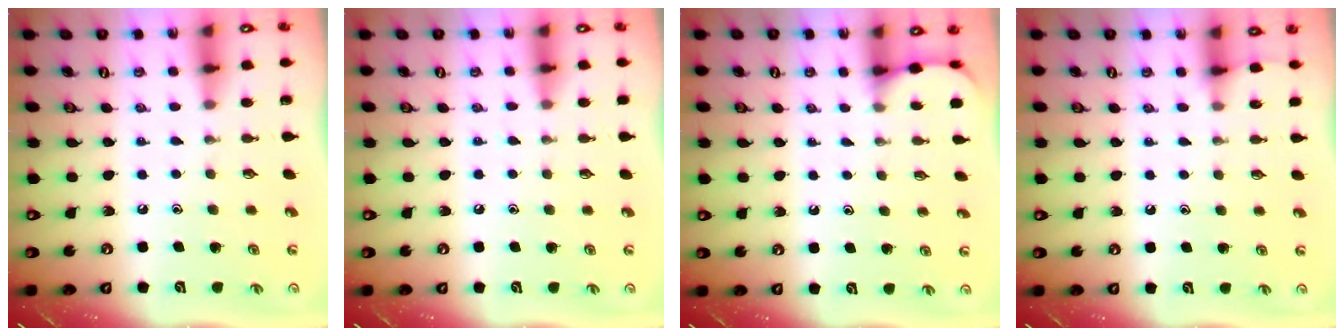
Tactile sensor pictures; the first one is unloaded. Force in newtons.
{"total": 4.6, "press": 4.6, "slide": 0.5}
{"total": 2.4, "press": 2.4, "slide": 0.2}
{"total": 4.2, "press": 4.2, "slide": 0.6}